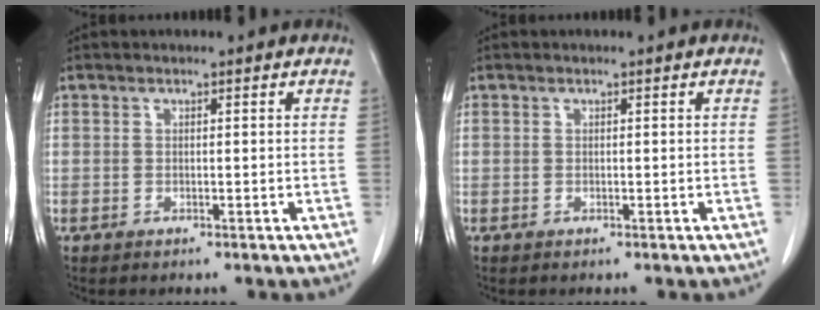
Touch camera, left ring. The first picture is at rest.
{"total": 0.0}